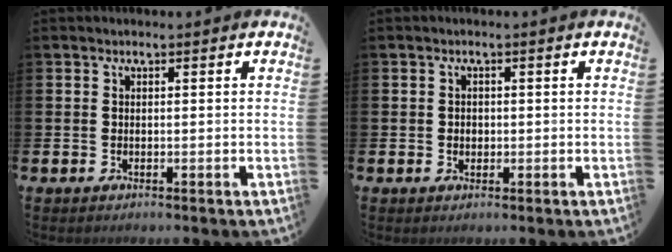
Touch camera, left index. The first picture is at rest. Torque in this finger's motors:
{"motor_torque": [0.06, 0.04, 0.00, 0.02]}